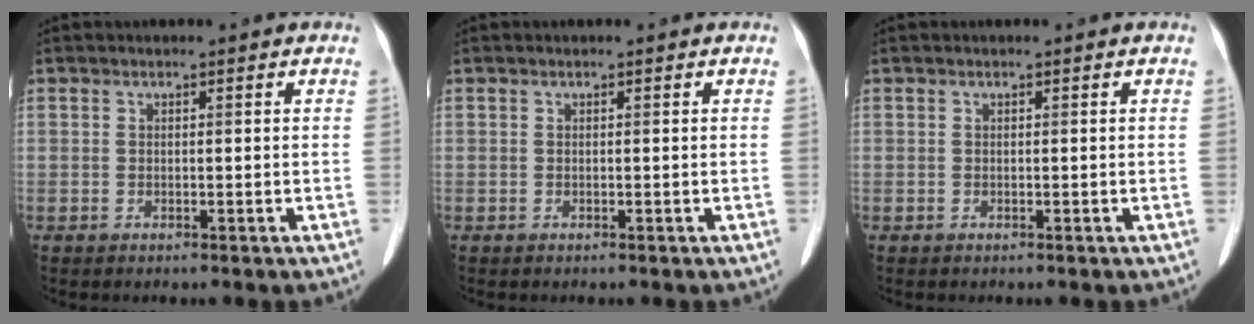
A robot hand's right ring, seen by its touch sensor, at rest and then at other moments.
{"total": 0.0}
{"total": 0.0}